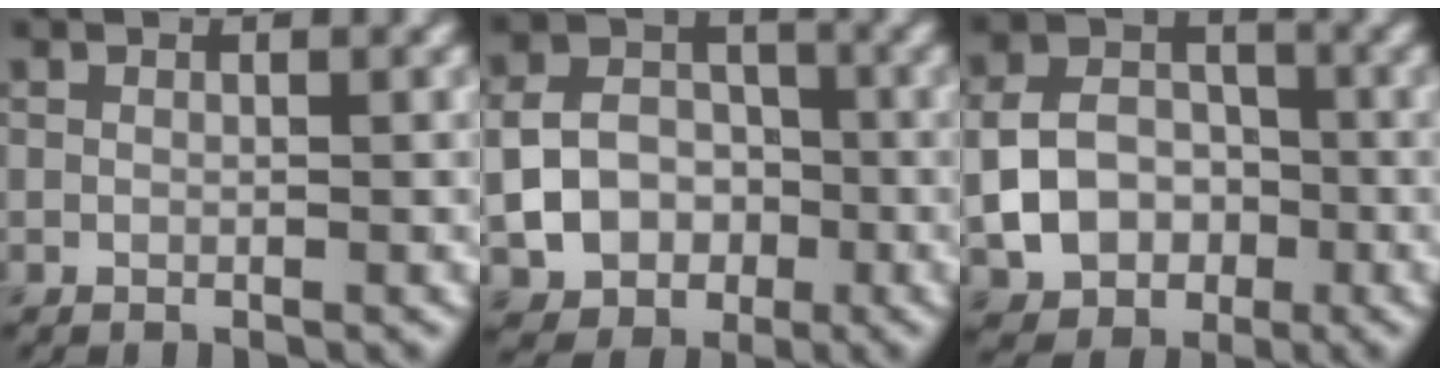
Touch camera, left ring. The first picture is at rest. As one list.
[{"total": 5.8, "force": [-1.2, 4.9, 2.9], "torque": [-0.052, -0.005, -0.021]}, {"total": 5.8, "force": [-1.3, 4.7, 3.0], "torque": [-0.056, -0.001, -0.023]}]